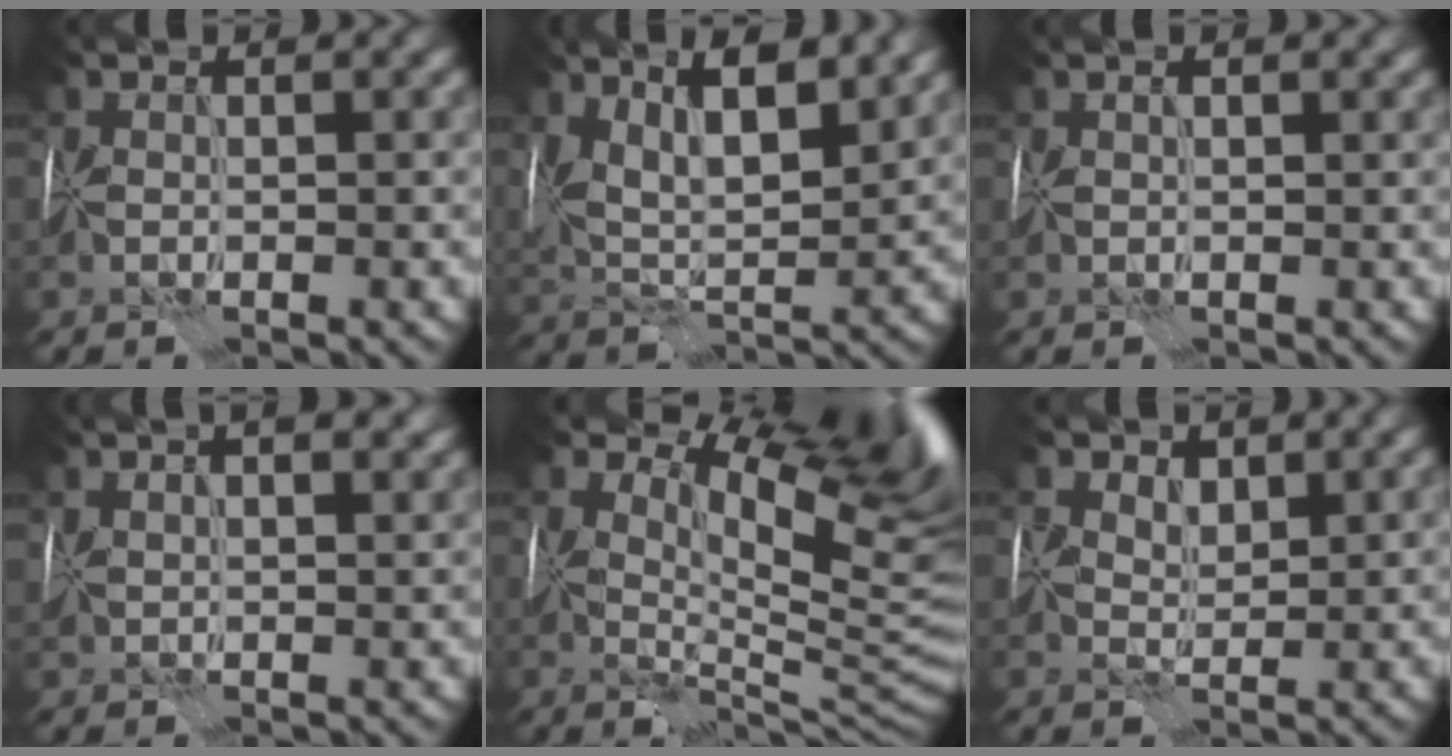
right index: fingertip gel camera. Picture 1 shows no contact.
{"total": 8.1, "force": [4.1, 3.1, 6.3], "torque": [-0.102, 0.011, 0.058]}
{"total": 1.8, "force": [0.8, 0.7, 1.5], "torque": [-0.022, 0.005, 0.011]}
{"total": 8.0, "force": [4.2, 4.1, 5.5], "torque": [-0.088, 0.038, 0.057]}
{"total": 13.8, "force": [6.3, 6.4, 10.5], "torque": [-0.139, 0.001, 0.117]}
{"total": 1.9, "force": [1.3, 1.2, 0.7], "torque": [-0.015, -0.011, 0.023]}